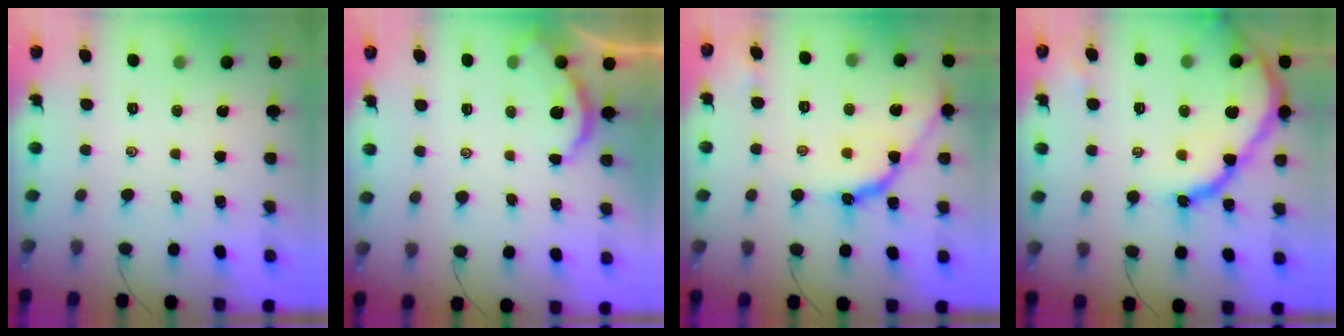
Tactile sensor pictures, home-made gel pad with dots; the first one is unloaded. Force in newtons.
{"total": 2.6, "press": 2.6, "slide": 0.2}
{"total": 11.2, "press": 11.2, "slide": 0.6}
{"total": 15.7, "press": 15.6, "slide": 2.0}